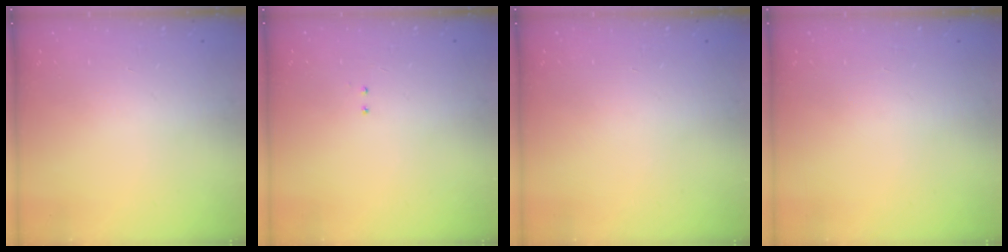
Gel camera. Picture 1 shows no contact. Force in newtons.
{"total": 2.0, "press": 2.0, "slide": 0.4}
{"total": 0.0}
{"total": 0.0}